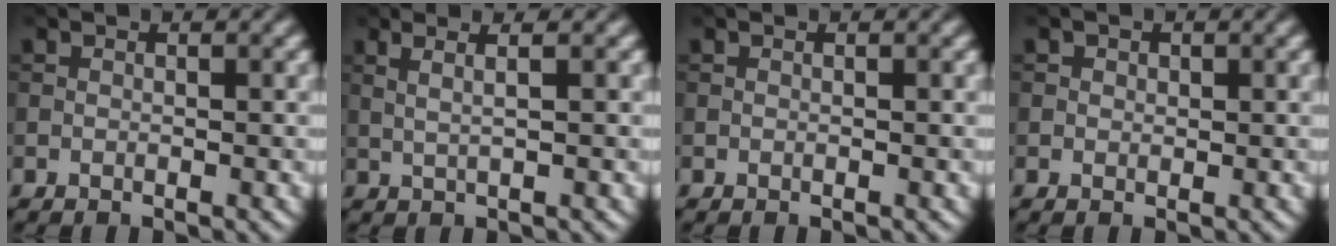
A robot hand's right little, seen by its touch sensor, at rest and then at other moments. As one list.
[{"total": 3.1, "force": [1.5, 1.2, 2.5], "torque": [-0.027, 0.010, 0.000]}, {"total": 0.0}, {"total": 0.7, "force": [0.2, 0.6, 0.2], "torque": [-0.002, -0.002, 0.001]}]